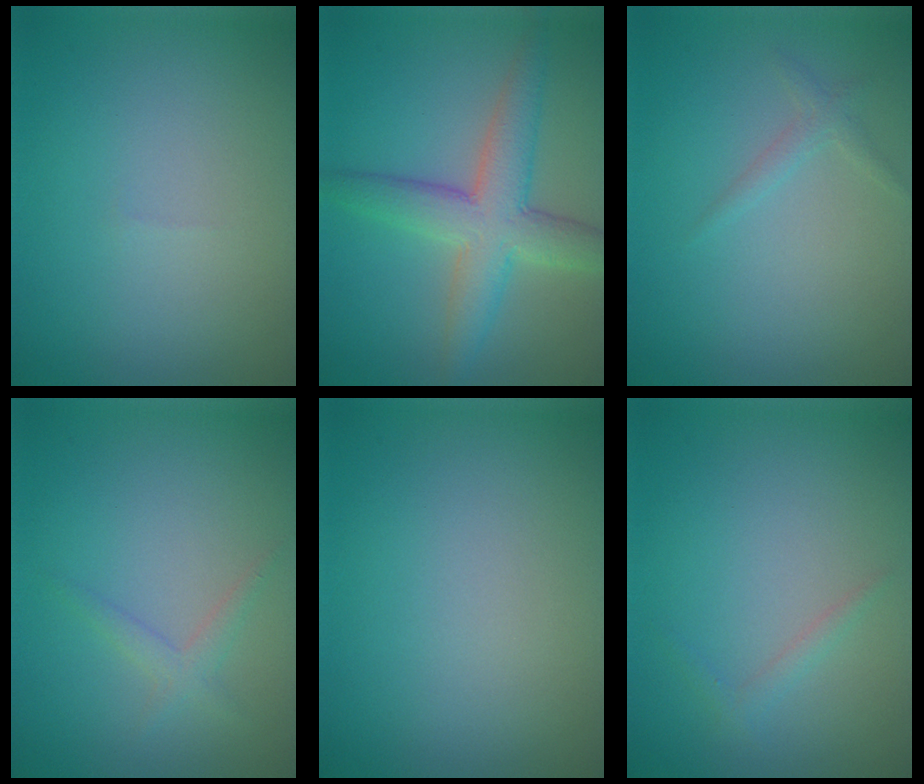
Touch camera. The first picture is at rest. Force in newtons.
{"total": 5.0, "press": 5.0, "slide": 0.3}
{"total": 1.1, "press": 1.1, "slide": 0.1}
{"total": 1.3, "press": 1.3, "slide": 0.1}
{"total": 0.0}
{"total": 0.9, "press": 0.9, "slide": 0.0}